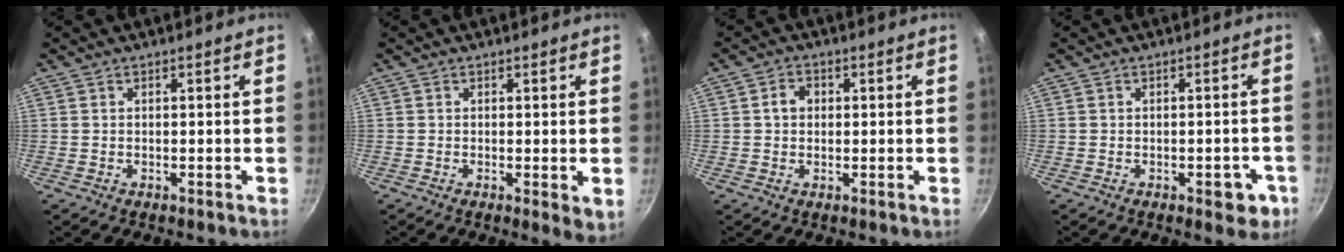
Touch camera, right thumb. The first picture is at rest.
{"total": 3.0, "force": [-0.5, 0.7, 2.9], "torque": [-0.043, -0.011, -0.010]}
{"total": 3.0, "force": [0.3, 2.5, 1.7], "torque": [-0.023, 0.009, 0.003]}
{"total": 4.3, "force": [-2.1, 2.1, 3.2], "torque": [-0.019, 0.014, -0.022]}